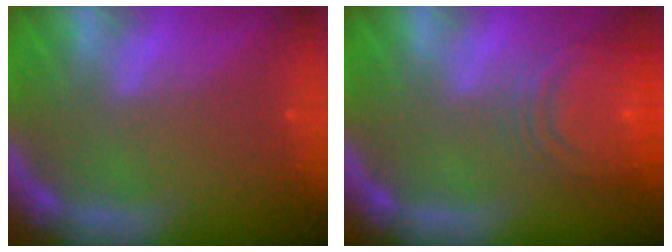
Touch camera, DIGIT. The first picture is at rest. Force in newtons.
{"total": 9.1}